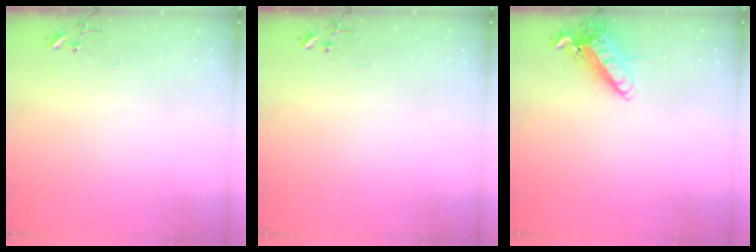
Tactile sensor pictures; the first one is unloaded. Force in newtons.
{"total": 0.0}
{"total": 13.3, "press": 13.2, "slide": 1.8}